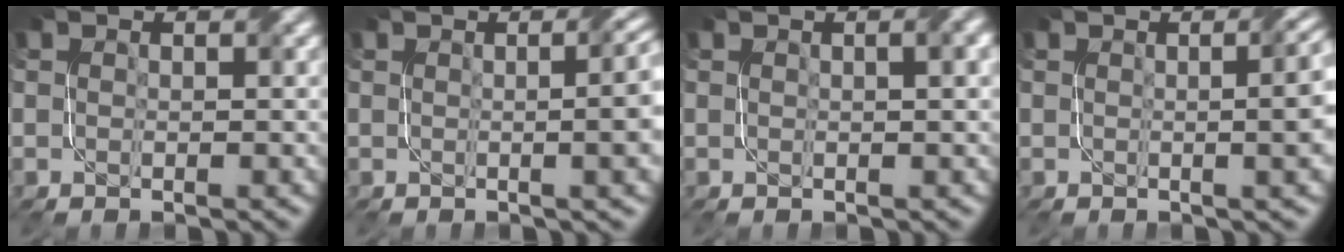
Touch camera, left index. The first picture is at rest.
{"total": 7.4, "force": [0.3, 3.2, 6.7], "torque": [-0.027, 0.022, 0.000]}
{"total": 3.1, "force": [1.1, 1.1, 2.6], "torque": [-0.024, 0.009, 0.011]}
{"total": 7.3, "force": [0.4, 3.1, 6.6], "torque": [-0.025, 0.022, -0.001]}